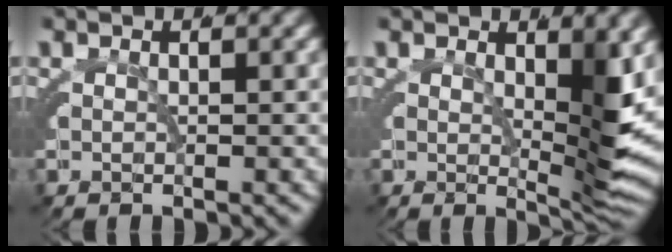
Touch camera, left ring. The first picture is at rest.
{"total": 4.5, "force": [0.3, 0.5, 4.5], "torque": [-0.055, -0.016, 0.010]}